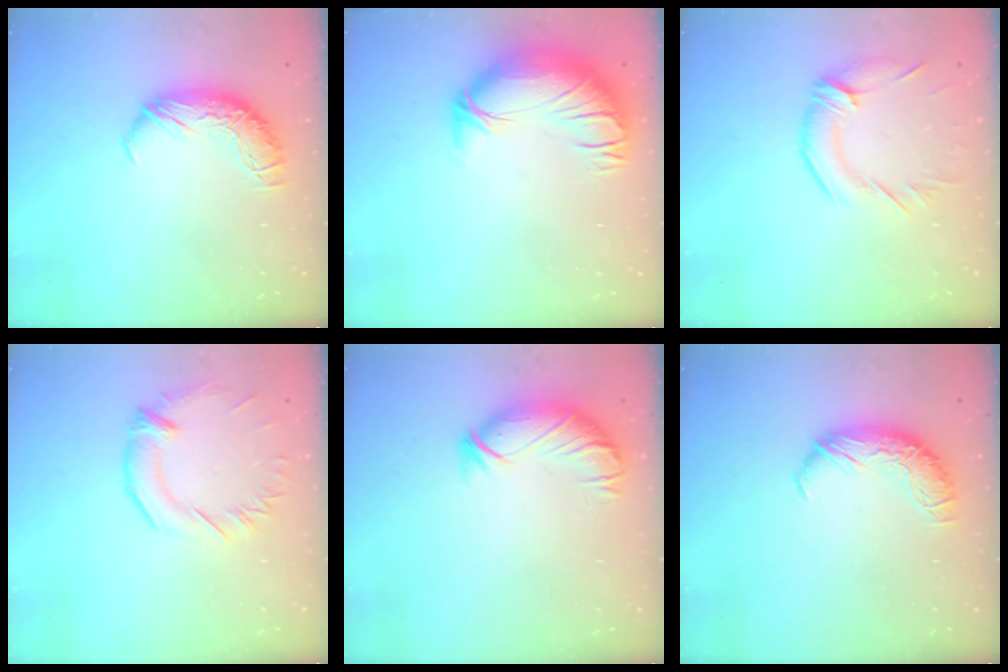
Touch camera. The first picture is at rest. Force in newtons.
{"total": 3.7, "press": 2.0, "slide": 3.1}
{"total": 1.4, "press": 0.8, "slide": 1.1}
{"total": 1.4, "press": 0.7, "slide": 1.2}
{"total": 3.8, "press": 3.2, "slide": 2.0}
{"total": 0.0}